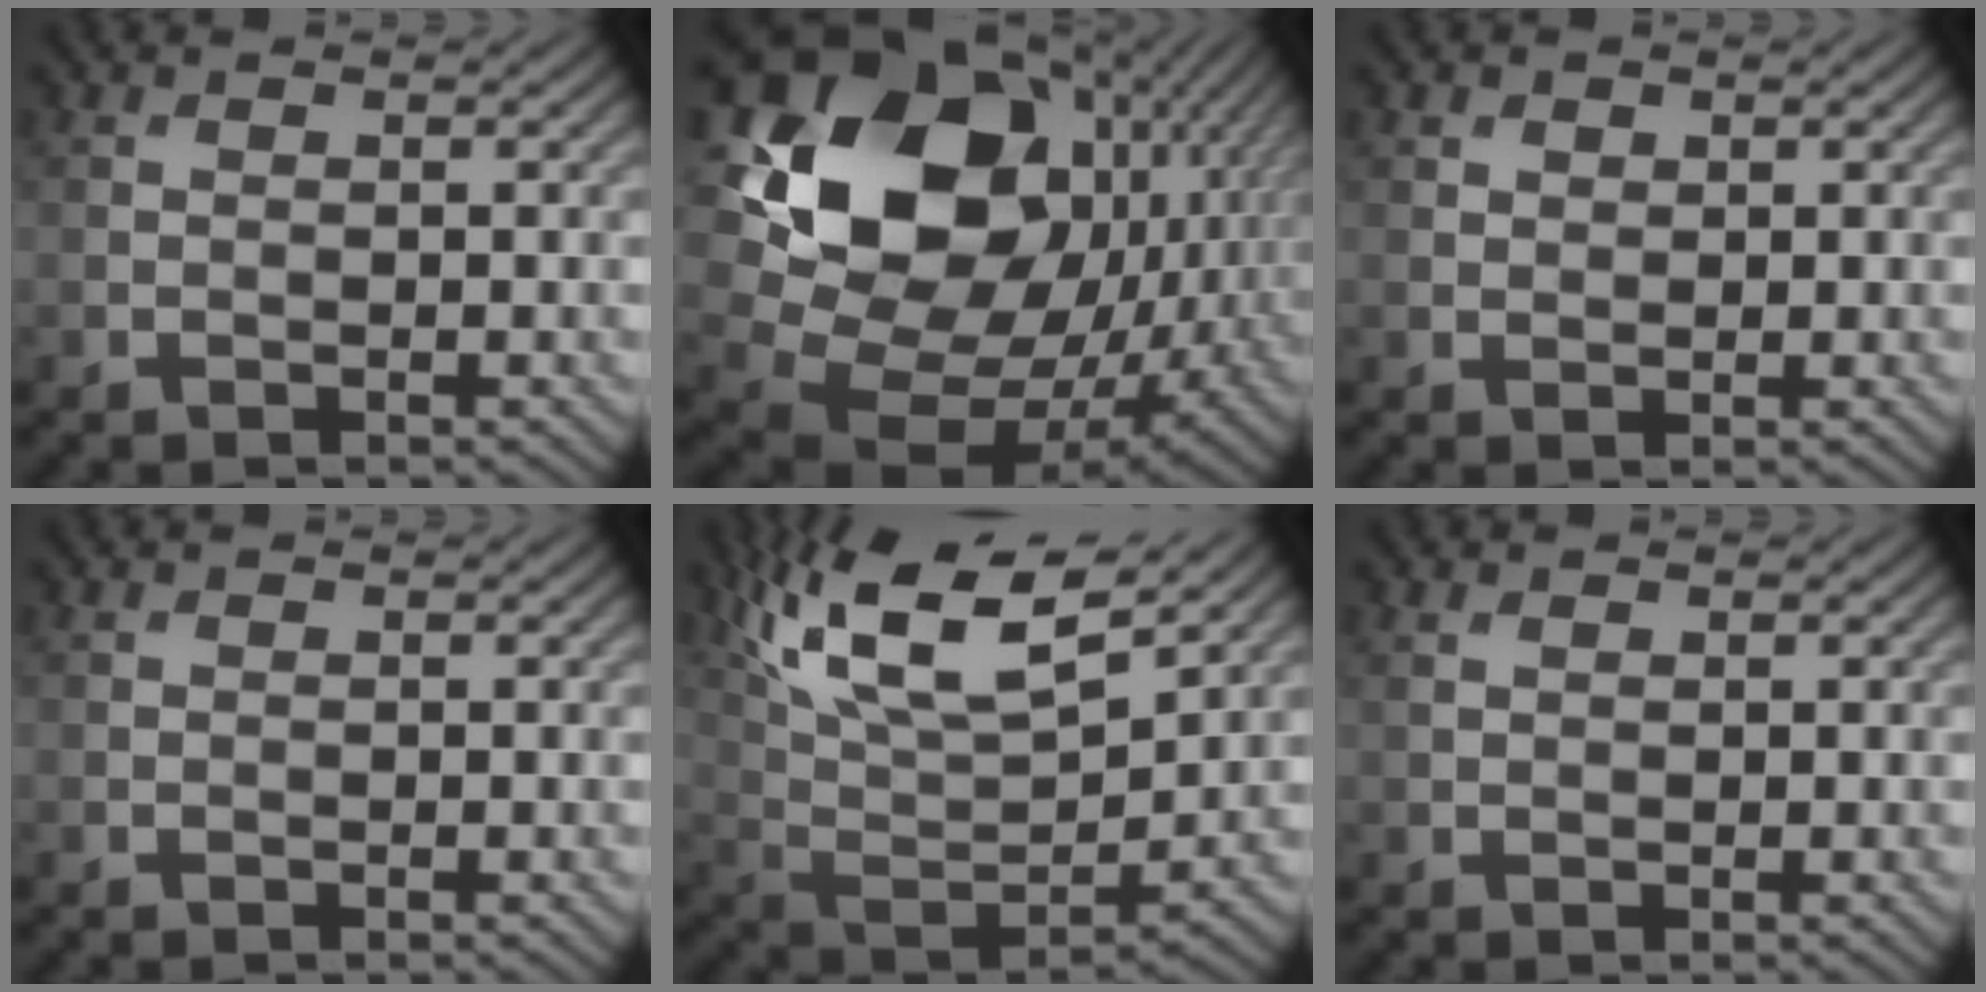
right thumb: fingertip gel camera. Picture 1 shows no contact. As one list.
[{"total": 20.5, "force": [4.8, 15.4, 12.6], "torque": [-0.278, -0.011, 0.113]}, {"total": 1.2, "force": [0.7, 0.9, 0.3], "torque": [-0.005, -0.002, 0.013]}, {"total": 0.0}, {"total": 15.6, "force": [9.7, 5.6, 10.9], "torque": [-0.248, 0.023, 0.159]}, {"total": 0.8, "force": [0.6, 0.3, 0.4], "torque": [-0.012, 0.003, 0.014]}]